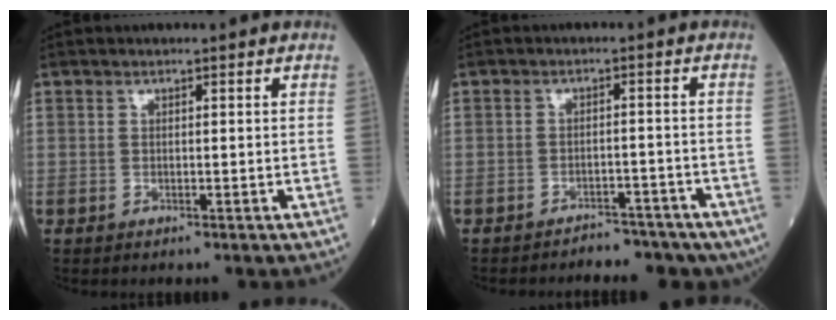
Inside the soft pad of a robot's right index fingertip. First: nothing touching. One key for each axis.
{"total": 7.3, "fx": -6.5, "fy": 3.0, "fz": 1.6, "tx": -0.005, "ty": 0.011, "tz": -0.077}